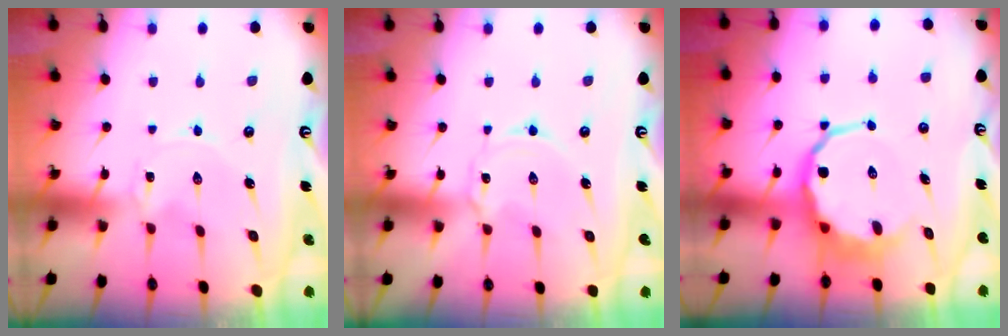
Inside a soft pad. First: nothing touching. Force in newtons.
{"total": 1.6, "press": 1.5, "slide": 0.2}
{"total": 8.3, "press": 7.8, "slide": 2.7}